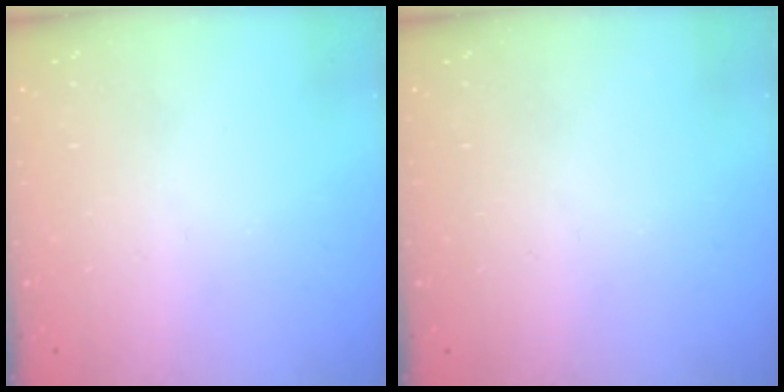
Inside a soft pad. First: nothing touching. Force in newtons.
{"total": 0.0}